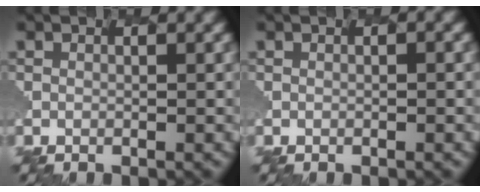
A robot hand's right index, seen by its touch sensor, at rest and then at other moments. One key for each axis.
{"total": 1.3, "fx": 0.0, "fy": 0.6, "fz": 1.1, "tx": -0.006, "ty": 0.009, "tz": -0.002}